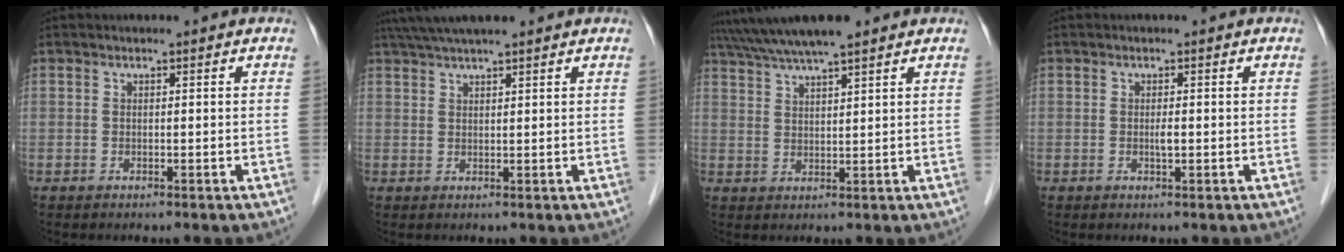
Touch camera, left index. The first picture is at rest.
{"total": 7.1, "force": [6.0, 0.5, 3.7], "torque": [-0.060, 0.038, 0.099]}
{"total": 8.6, "force": [7.3, 0.3, 4.5], "torque": [-0.079, 0.034, 0.122]}
{"total": 0.9, "force": [-0.1, 0.1, 0.9], "torque": [-0.018, -0.002, -0.002]}